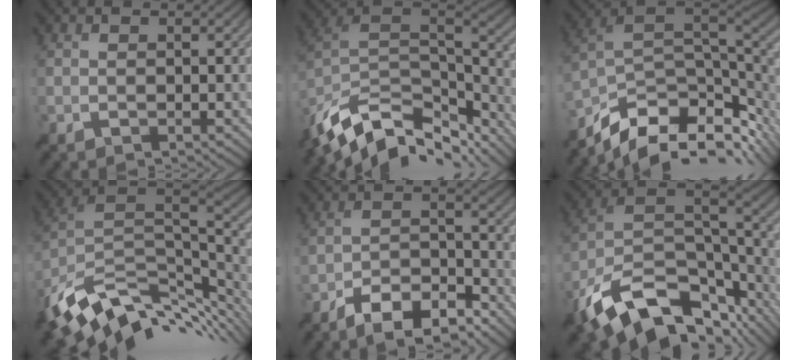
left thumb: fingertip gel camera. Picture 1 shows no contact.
{"total": 14.8, "force": [-9.7, 6.7, 8.9], "torque": [-0.225, -0.017, -0.158]}
{"total": 13.6, "force": [-7.3, 6.7, 9.3], "torque": [-0.198, -0.023, -0.114]}
{"total": 14.0, "force": [-5.6, 7.4, 10.5], "torque": [-0.234, -0.010, -0.099]}
{"total": 9.2, "force": [-6.8, 3.3, 5.4], "torque": [-0.082, 0.008, -0.131]}
{"total": 18.0, "force": [-10.2, 9.2, 11.5], "torque": [-0.256, -0.034, -0.154]}